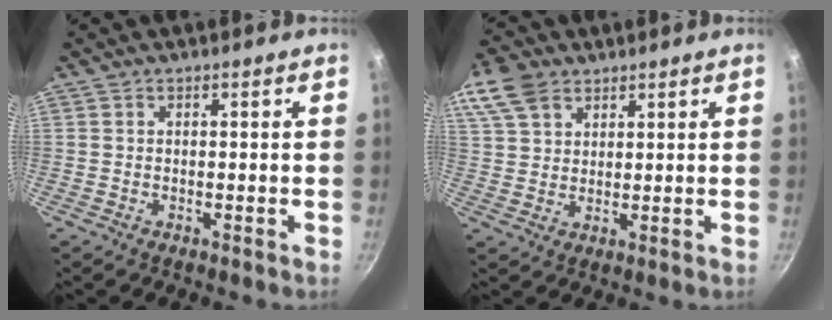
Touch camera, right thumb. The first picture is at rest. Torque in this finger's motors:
{"motor_torque": [-0.65, 1.10, 0.36, -0.14, 0.12]}